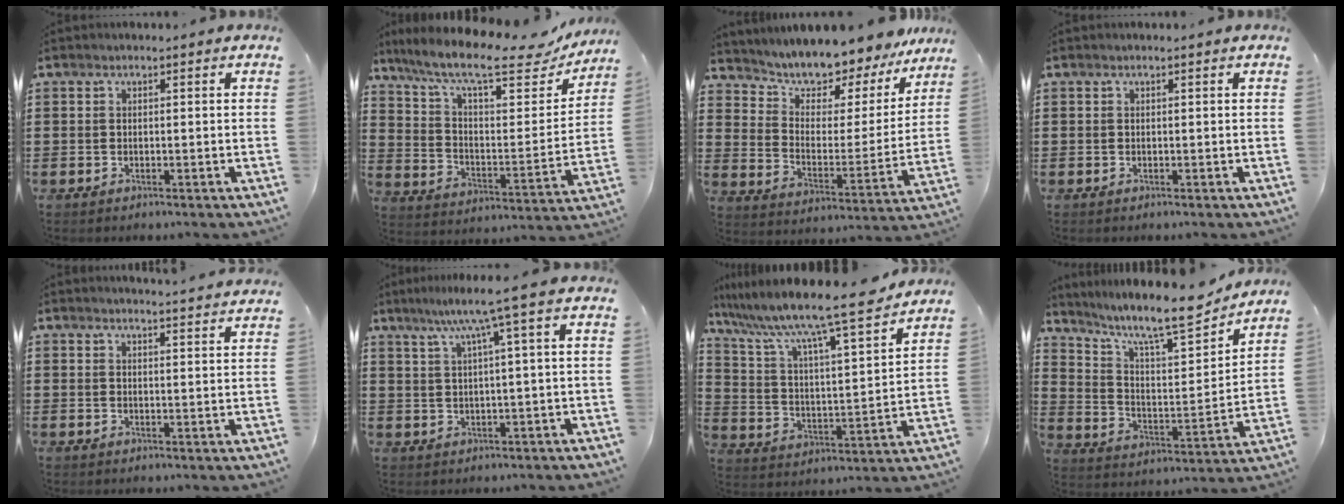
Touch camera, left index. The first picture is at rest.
{"total": 12.1, "force": [9.2, 2.4, 7.5], "torque": [-0.162, -0.051, 0.152]}
{"total": 6.4, "force": [6.3, 1.5, 0.0], "torque": [-0.043, -0.060, 0.108]}
{"total": 0.0}
{"total": 2.6, "force": [2.5, -0.5, 0.1], "torque": [-0.009, -0.013, 0.046]}
{"total": 6.3, "force": [2.8, -0.5, 5.6], "torque": [-0.115, -0.001, 0.043]}
{"total": 10.4, "force": [8.9, 0.1, 5.5], "torque": [-0.143, -0.063, 0.141]}
{"total": 9.8, "force": [8.0, 1.7, 5.4], "torque": [-0.122, -0.056, 0.130]}